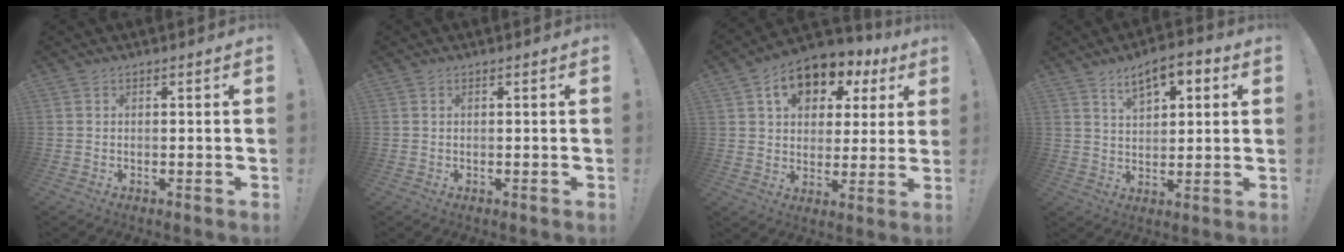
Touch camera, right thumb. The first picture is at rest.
{"total": 0.0}
{"total": 13.1, "force": [6.7, 8.8, 6.9], "torque": [-0.107, -0.029, 0.122]}
{"total": 8.8, "force": [4.9, 4.3, 5.9], "torque": [-0.083, -0.016, 0.085]}